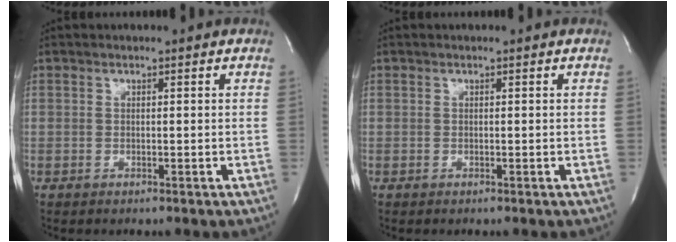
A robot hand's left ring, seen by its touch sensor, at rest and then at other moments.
{"total": 0.0}